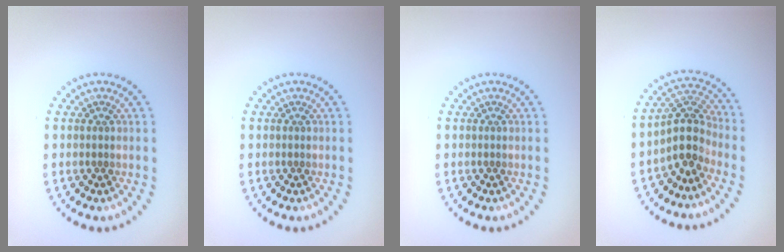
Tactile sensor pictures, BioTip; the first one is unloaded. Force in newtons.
{"total": 0.0}
{"total": 0.0}
{"total": 3.6, "press": 2.8, "slide": 2.4}